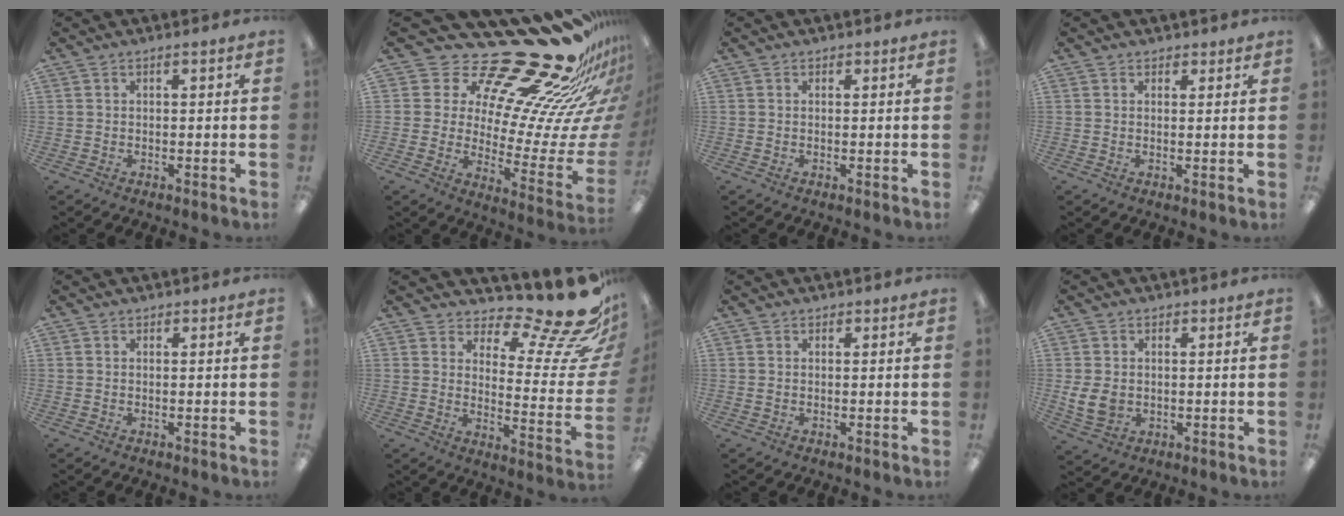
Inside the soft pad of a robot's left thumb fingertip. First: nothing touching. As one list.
[{"total": 27.6, "force": [21.8, 8.6, 14.6], "torque": [-0.182, -0.205, 0.379]}, {"total": 0.0}, {"total": 1.3, "force": [1.0, 0.9, 0.2], "torque": [0.005, -0.001, 0.016]}, {"total": 0.0}, {"total": 16.9, "force": [12.1, 4.5, 10.9], "torque": [-0.137, -0.112, 0.188]}, {"total": 0.8, "force": [0.3, 0.7, 0.3], "torque": [-0.007, 0.003, 0.004]}, {"total": 6.3, "force": [-0.2, 5.3, 3.5], "torque": [-0.066, 0.002, -0.003]}]